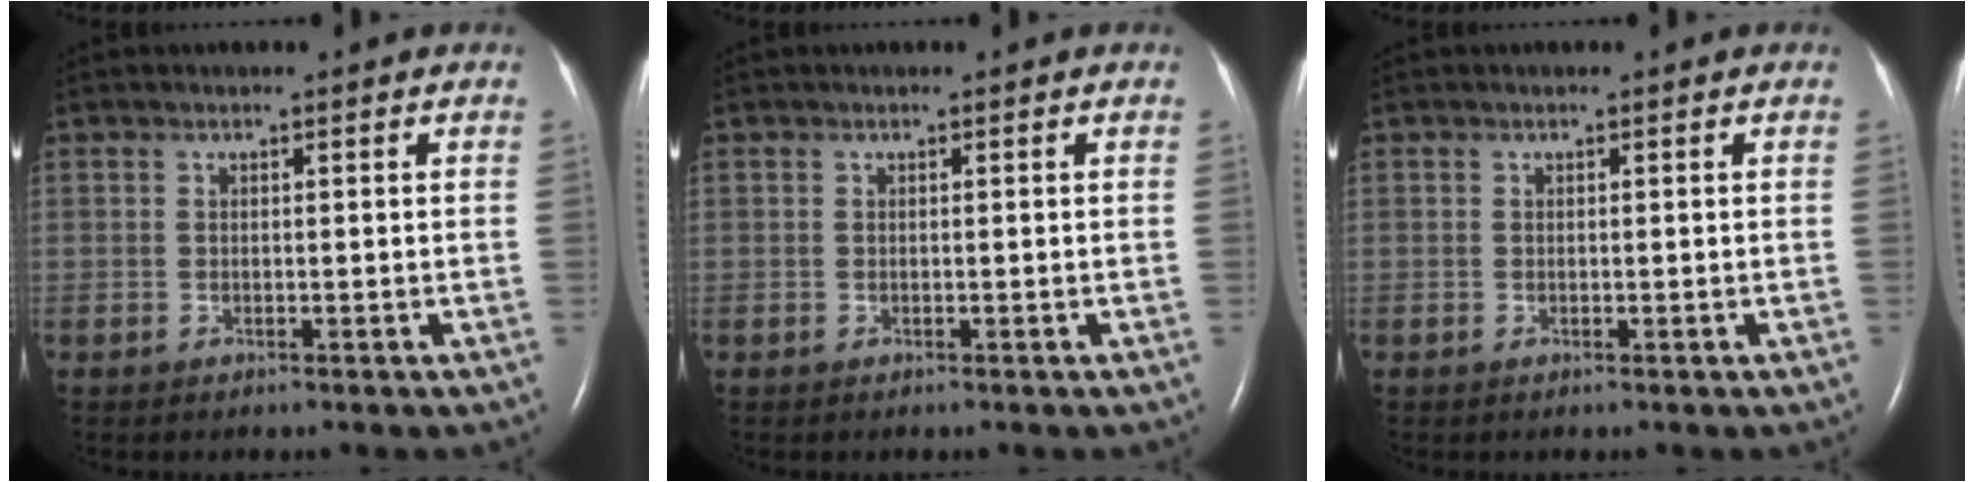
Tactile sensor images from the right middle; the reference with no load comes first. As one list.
[{"total": 0.0}, {"total": 0.0}]